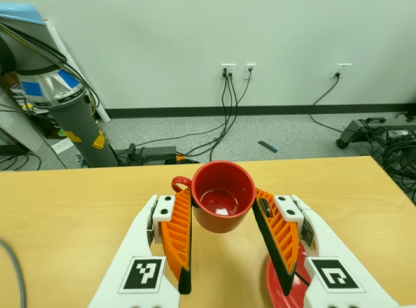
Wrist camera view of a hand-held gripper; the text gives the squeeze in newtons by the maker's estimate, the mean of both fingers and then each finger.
{"total": 2.7, "left": 2.6, "right": 2.9}